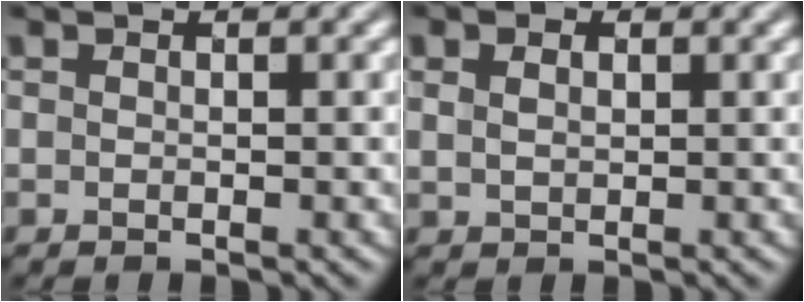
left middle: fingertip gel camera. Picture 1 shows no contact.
{"total": 2.5, "force": [1.1, 1.7, 1.4], "torque": [-0.025, 0.015, 0.007]}